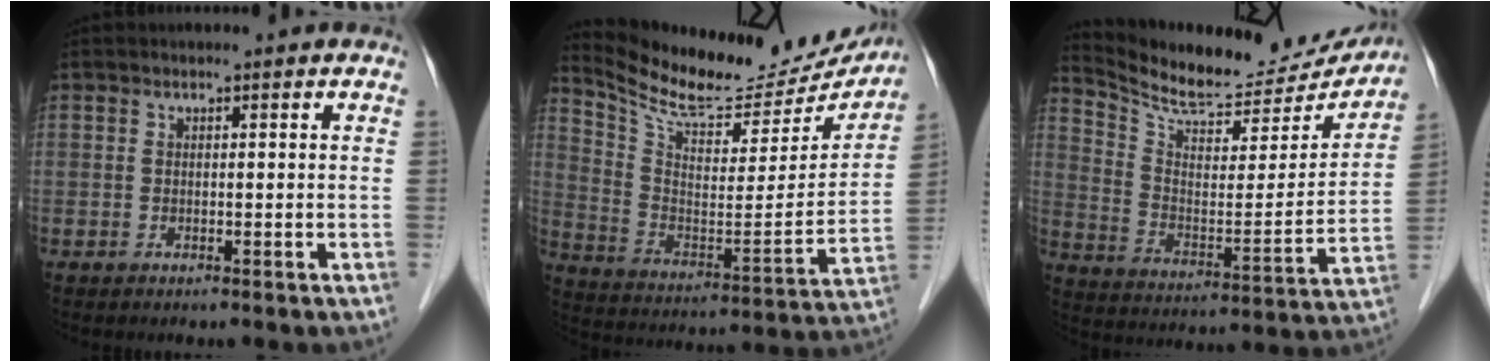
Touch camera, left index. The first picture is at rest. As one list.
[{"total": 21.9, "force": [20.3, 5.7, 5.7], "torque": [-0.095, -0.047, 0.294]}, {"total": 19.6, "force": [18.5, 4.8, 4.4], "torque": [-0.072, -0.044, 0.265]}]